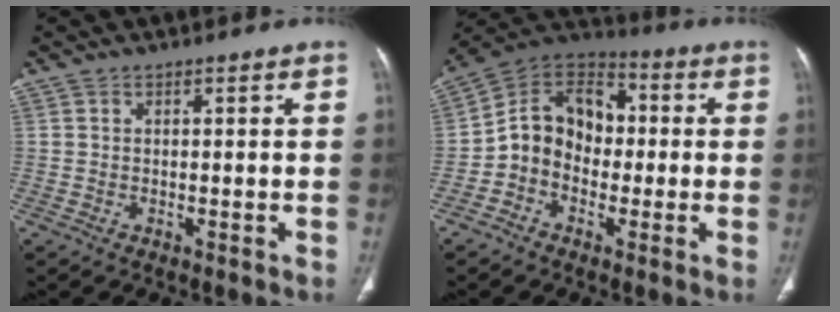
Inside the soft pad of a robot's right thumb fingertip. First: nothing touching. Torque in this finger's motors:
{"motor_torque": [1.81, 2.00, 0.89, -0.80, 0.10]}